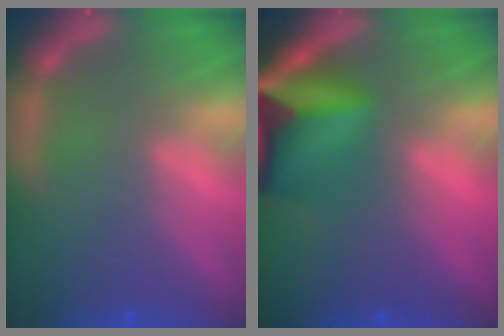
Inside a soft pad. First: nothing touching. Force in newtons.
{"total": 10.0}